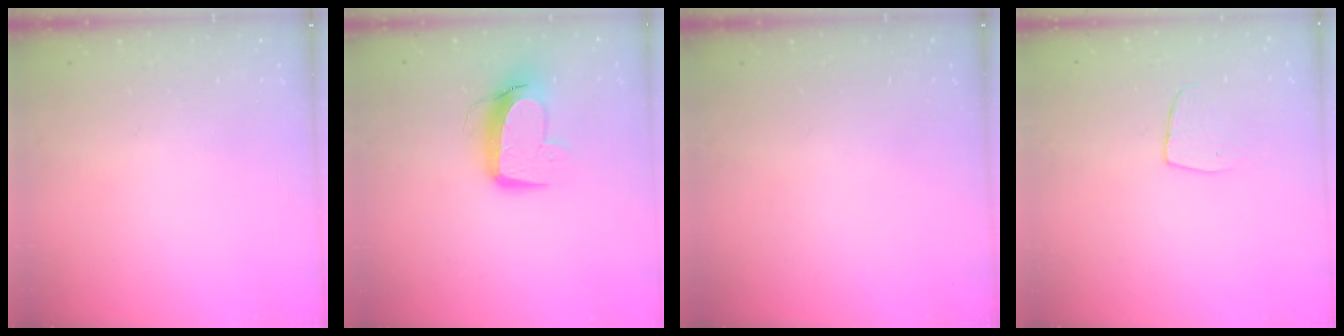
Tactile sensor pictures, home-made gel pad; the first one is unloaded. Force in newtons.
{"total": 11.7, "press": 11.6, "slide": 1.2}
{"total": 0.0}
{"total": 6.5, "press": 6.5, "slide": 0.5}